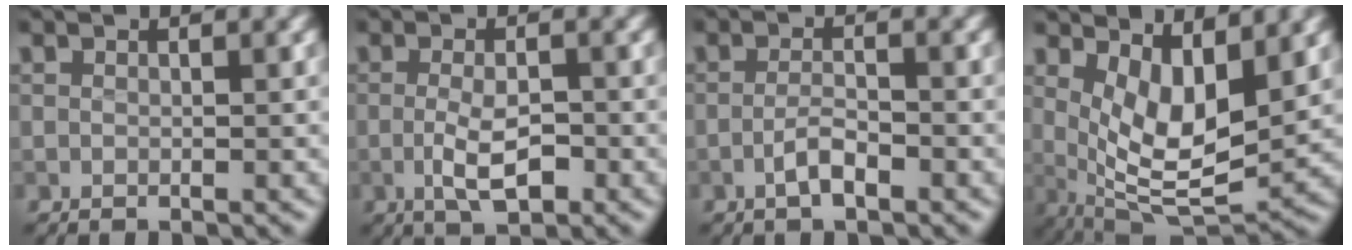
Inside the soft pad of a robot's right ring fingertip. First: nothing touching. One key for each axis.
{"total": 3.7, "fx": -1.0, "fy": 1.4, "fz": 3.3, "tx": -0.064, "ty": -0.005, "tz": -0.018}
{"total": 2.2, "fx": -1.1, "fy": 0.6, "fz": 1.8, "tx": -0.035, "ty": 0.005, "tz": -0.024}
{"total": 7.2, "fx": 1.9, "fy": 3.0, "fz": 6.2, "tx": -0.119, "ty": -0.022, "tz": 0.042}